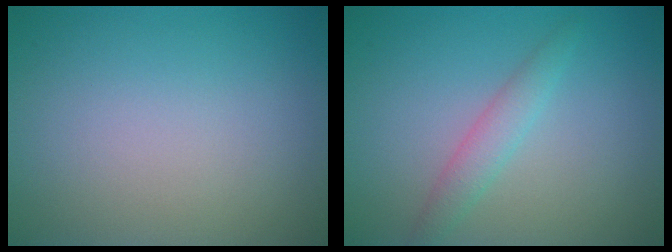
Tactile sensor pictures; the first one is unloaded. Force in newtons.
{"total": 2.0, "press": 2.0, "slide": 0.0}